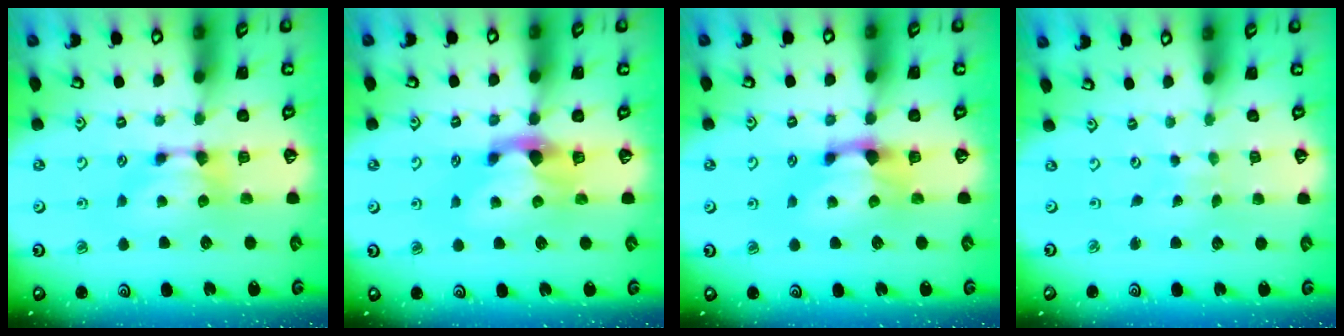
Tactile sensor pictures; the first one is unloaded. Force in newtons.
{"total": 2.3, "press": 1.9, "slide": 1.2}
{"total": 1.9, "press": 1.3, "slide": 1.4}
{"total": 7.0, "press": 7.0, "slide": 0.5}